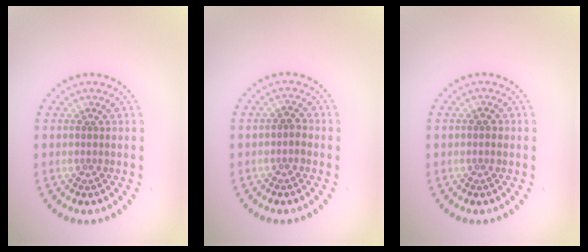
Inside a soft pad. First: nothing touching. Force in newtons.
{"total": 1.0, "press": 0.9, "slide": 0.5}
{"total": 0.8, "press": 0.8, "slide": 0.1}